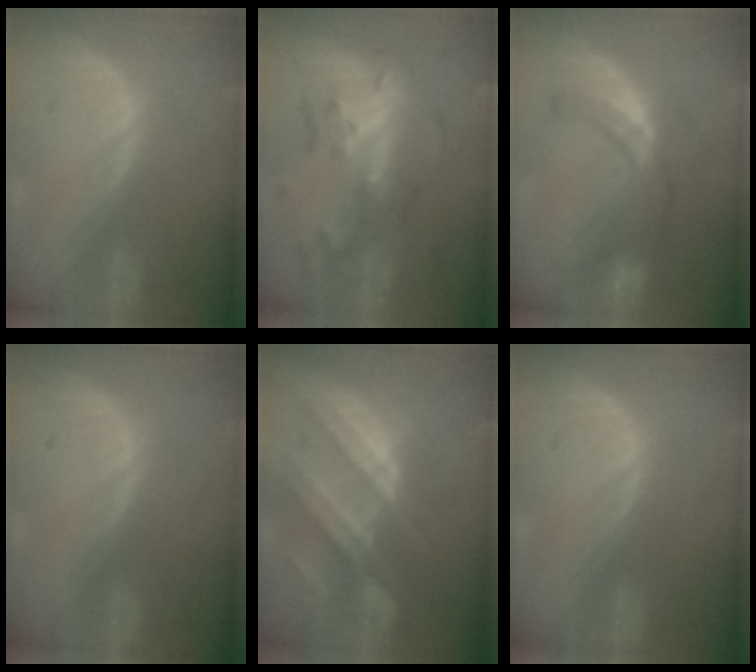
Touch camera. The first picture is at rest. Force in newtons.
{"total": 8.4, "press": 7.4, "slide": 4.0}
{"total": 7.5, "press": 7.3, "slide": 1.8}
{"total": 0.0}
{"total": 10.4, "press": 9.2, "slide": 4.8}
{"total": 0.0}